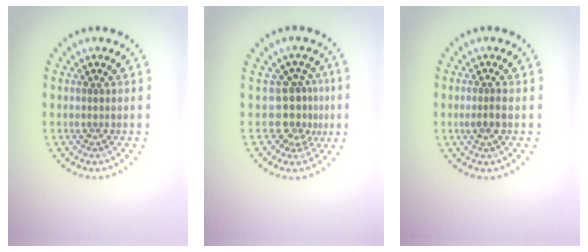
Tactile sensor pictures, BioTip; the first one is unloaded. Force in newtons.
{"total": 3.0, "press": 2.2, "slide": 2.0}
{"total": 1.2, "press": 1.0, "slide": 0.6}